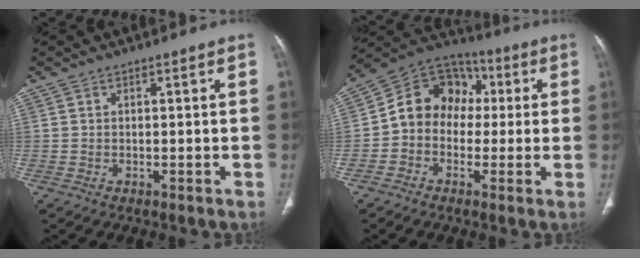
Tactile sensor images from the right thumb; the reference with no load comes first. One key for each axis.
{"total": 12.5, "fx": 0.1, "fy": 10.5, "fz": 6.7, "tx": -0.075, "ty": 0.040, "tz": -0.017}